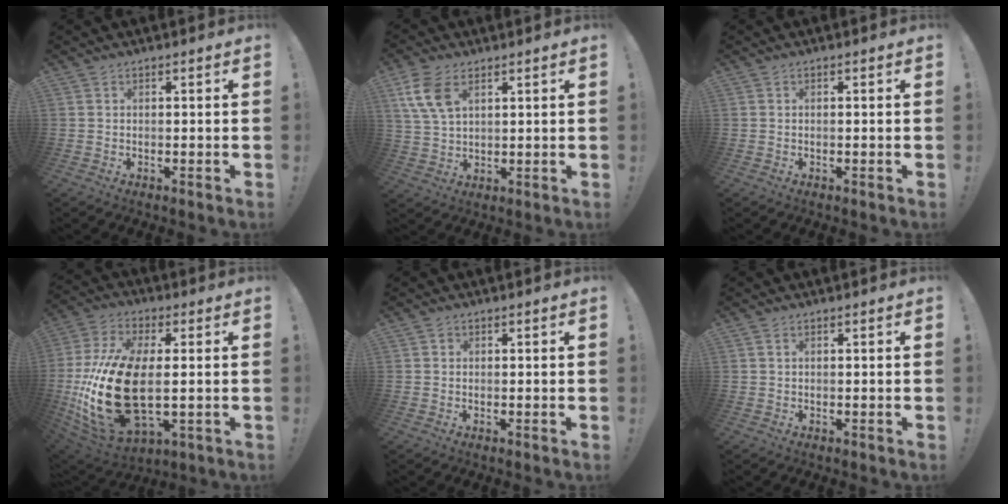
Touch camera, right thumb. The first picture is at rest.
{"total": 9.4, "force": [4.6, 5.6, 6.0], "torque": [-0.126, -0.010, 0.089]}
{"total": 0.0}
{"total": 26.3, "force": [-1.1, 14.4, 22.0], "torque": [-0.461, 0.002, -0.002]}
{"total": 0.6, "force": [0.2, 0.6, -0.1], "torque": [0.001, 0.002, 0.003]}
{"total": 0.7, "force": [0.4, 0.2, 0.6], "torque": [-0.020, 0.004, 0.008]}